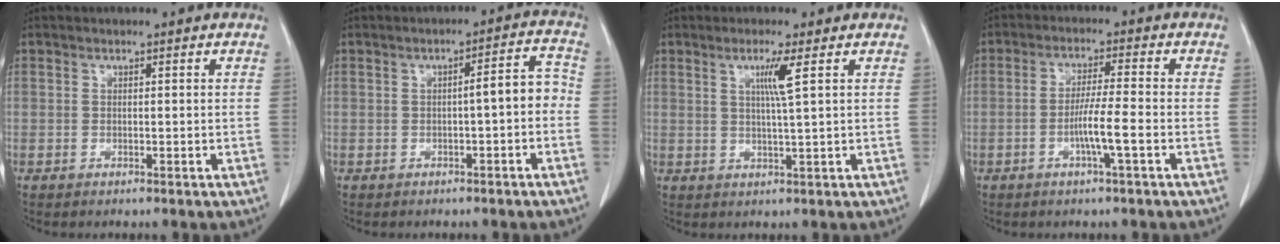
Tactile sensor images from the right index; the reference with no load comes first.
{"total": 4.7, "force": [-1.0, 0.9, 4.5], "torque": [-0.057, 0.023, -0.013]}
{"total": 4.0, "force": [1.5, -0.8, 3.6], "torque": [-0.069, -0.005, 0.027]}
{"total": 5.4, "force": [-1.9, -0.5, 5.1], "torque": [-0.093, -0.003, -0.036]}